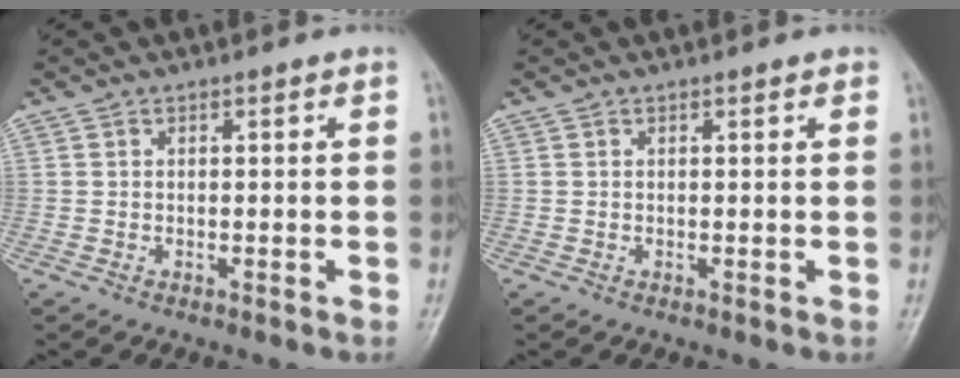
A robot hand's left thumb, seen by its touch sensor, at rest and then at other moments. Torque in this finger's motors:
{"motor_torque": [-0.15, -0.07, -0.19, -0.20, 0.01]}